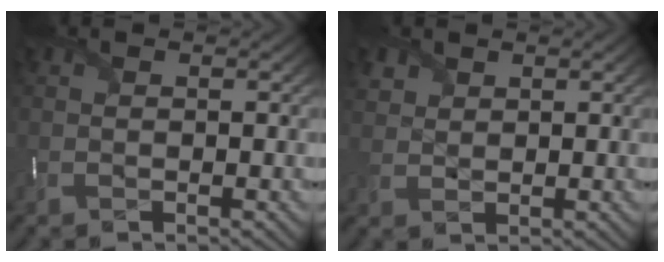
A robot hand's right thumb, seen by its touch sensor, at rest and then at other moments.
{"total": 1.9, "force": [1.5, 1.2, -0.2], "torque": [-0.003, 0.002, 0.032]}